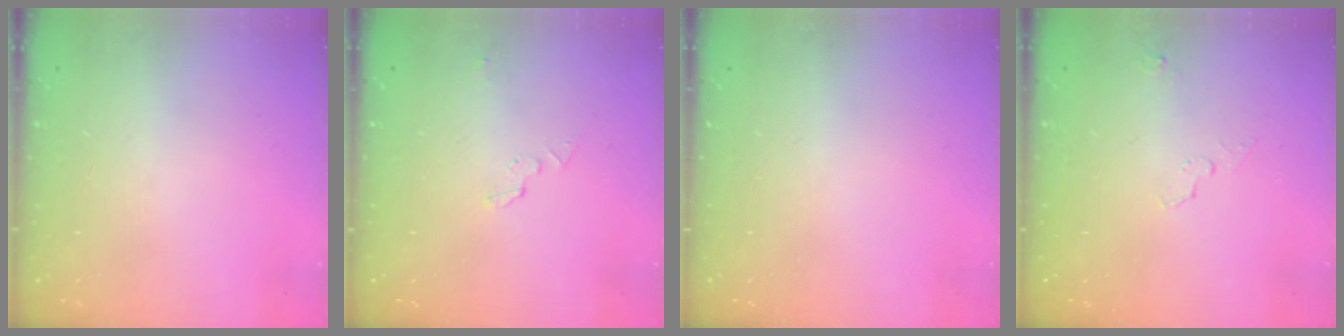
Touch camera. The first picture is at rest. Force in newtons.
{"total": 3.2, "press": 3.2, "slide": 0.2}
{"total": 0.0}
{"total": 4.3, "press": 3.9, "slide": 1.8}